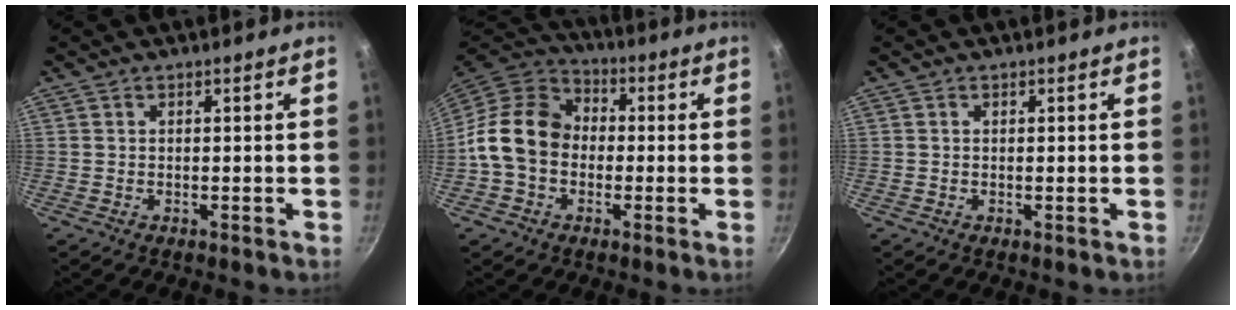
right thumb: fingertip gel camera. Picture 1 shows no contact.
{"total": 14.8, "force": [-0.7, 11.9, 8.7], "torque": [-0.127, 0.034, -0.031]}
{"total": 0.0}